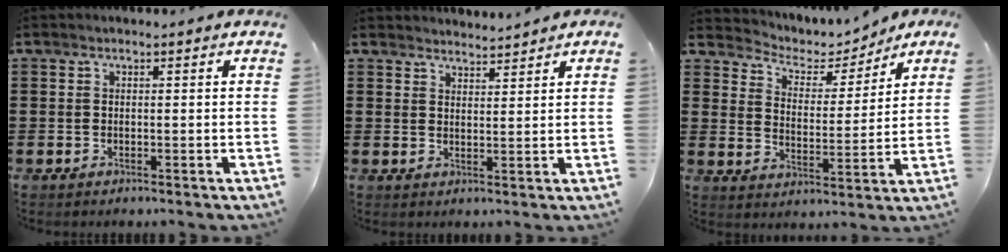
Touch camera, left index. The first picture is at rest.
{"total": 2.6, "force": [2.5, 0.1, -0.2], "torque": [-0.005, -0.007, 0.050]}
{"total": 4.1, "force": [3.6, 1.9, 0.8], "torque": [-0.036, -0.025, 0.052]}